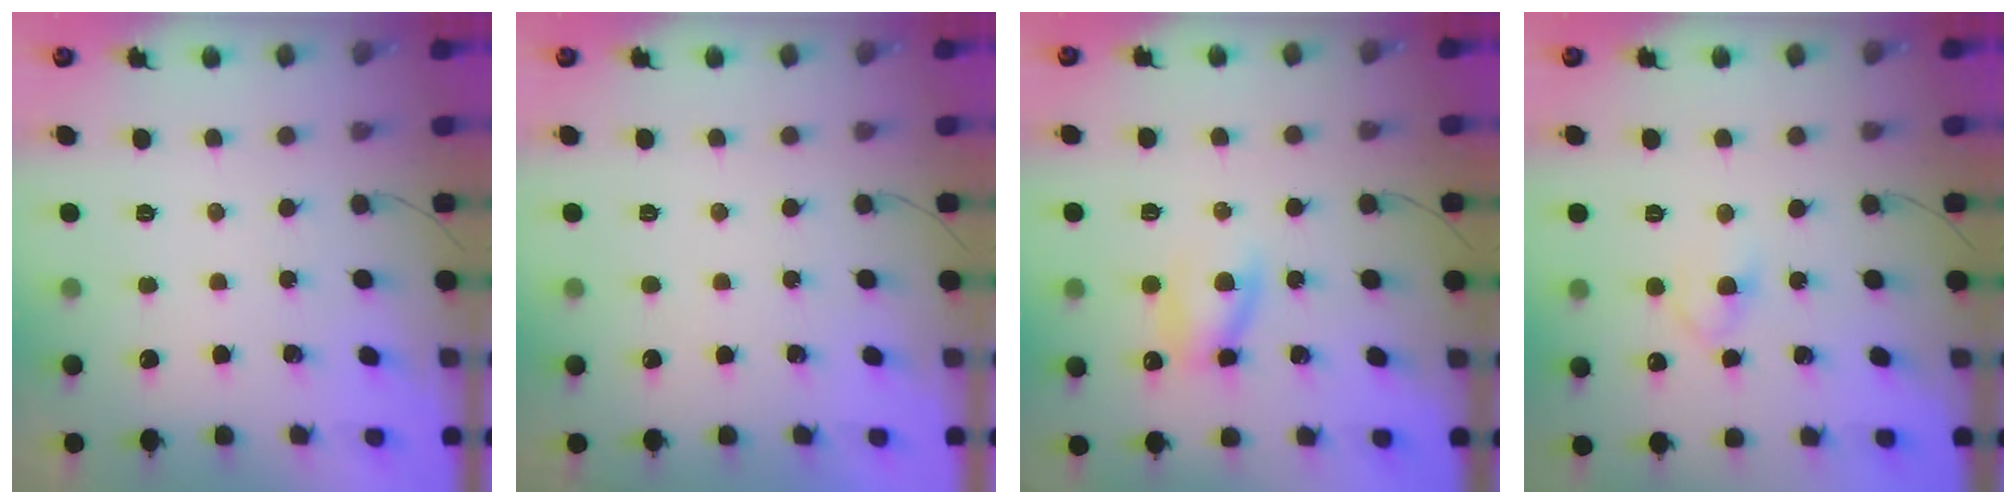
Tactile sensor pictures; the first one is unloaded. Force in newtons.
{"total": 1.0, "press": 1.0, "slide": 0.2}
{"total": 7.7, "press": 7.5, "slide": 1.6}
{"total": 2.9, "press": 2.6, "slide": 1.3}